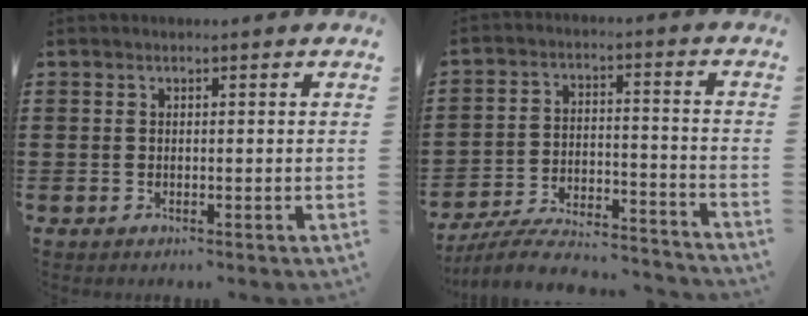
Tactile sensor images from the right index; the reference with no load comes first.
{"total": 7.6, "force": [-7.1, 1.0, 2.4], "torque": [-0.050, 0.008, -0.140]}